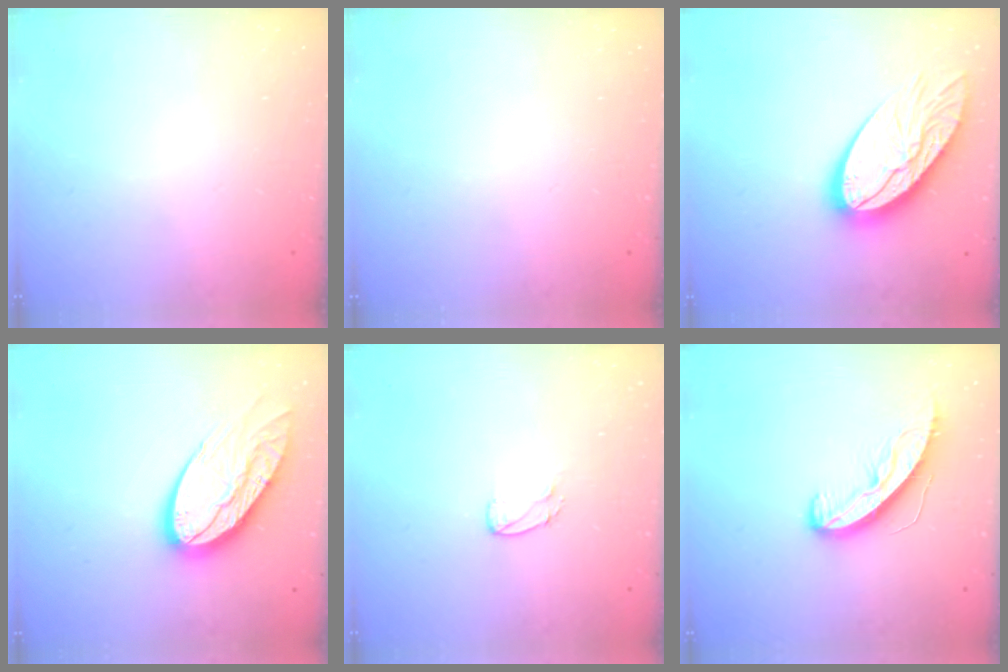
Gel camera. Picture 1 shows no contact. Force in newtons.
{"total": 0.0}
{"total": 22.0, "press": 21.9, "slide": 1.9}
{"total": 17.6, "press": 17.5, "slide": 1.3}
{"total": 4.6, "press": 4.6, "slide": 0.5}
{"total": 8.8, "press": 8.8, "slide": 0.3}